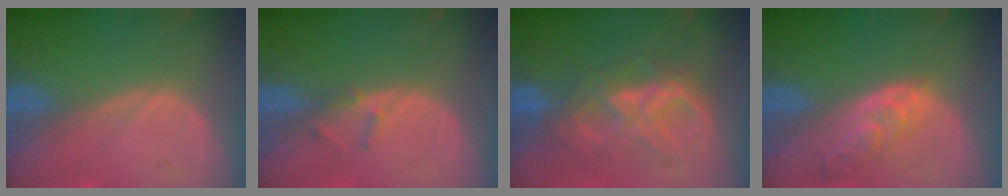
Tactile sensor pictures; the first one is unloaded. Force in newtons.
{"total": 1.8, "press": 1.5, "slide": 0.9}
{"total": 7.7, "press": 7.7, "slide": 0.5}
{"total": 5.6, "press": 5.1, "slide": 2.2}